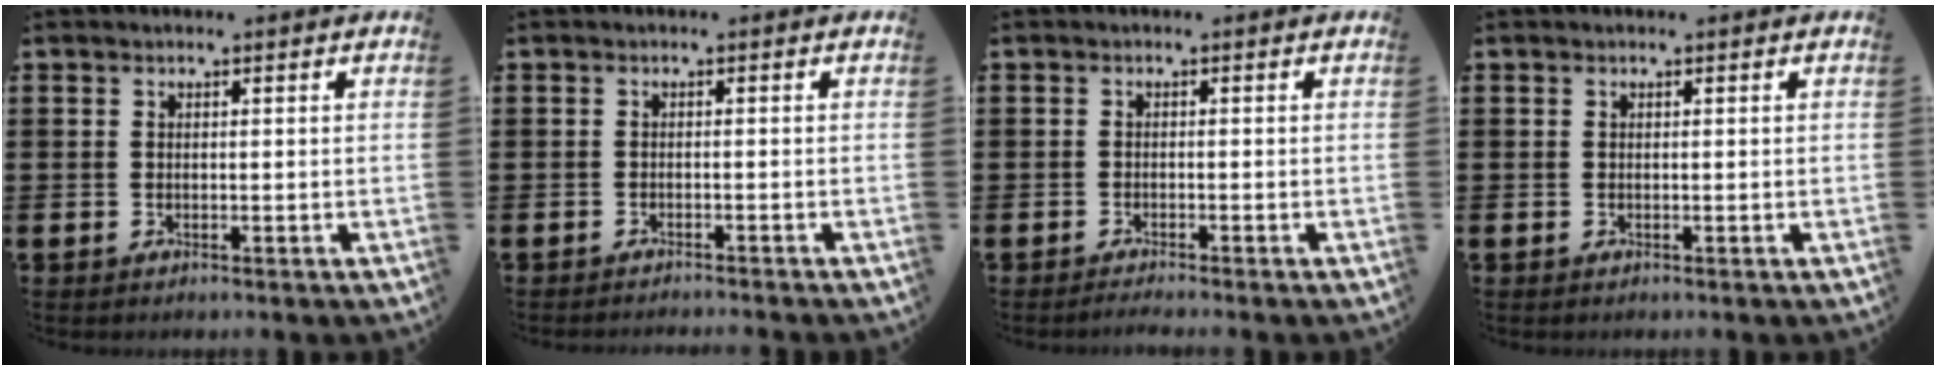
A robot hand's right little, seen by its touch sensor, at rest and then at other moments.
{"total": 0.8, "force": [-0.7, -0.2, 0.0], "torque": [0.001, 0.000, -0.016]}
{"total": 0.7, "force": [-0.6, -0.1, 0.4], "torque": [-0.006, -0.002, -0.011]}
{"total": 0.0}